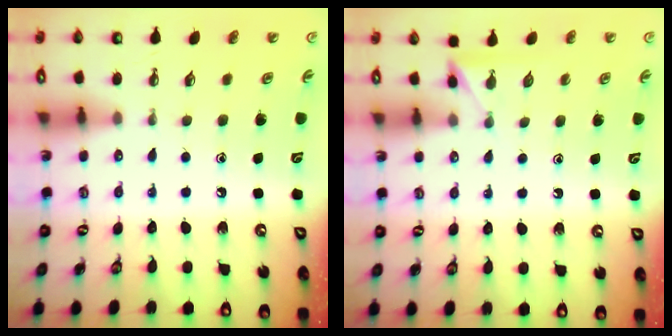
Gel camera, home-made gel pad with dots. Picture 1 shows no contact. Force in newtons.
{"total": 3.1, "press": 3.1, "slide": 0.3}